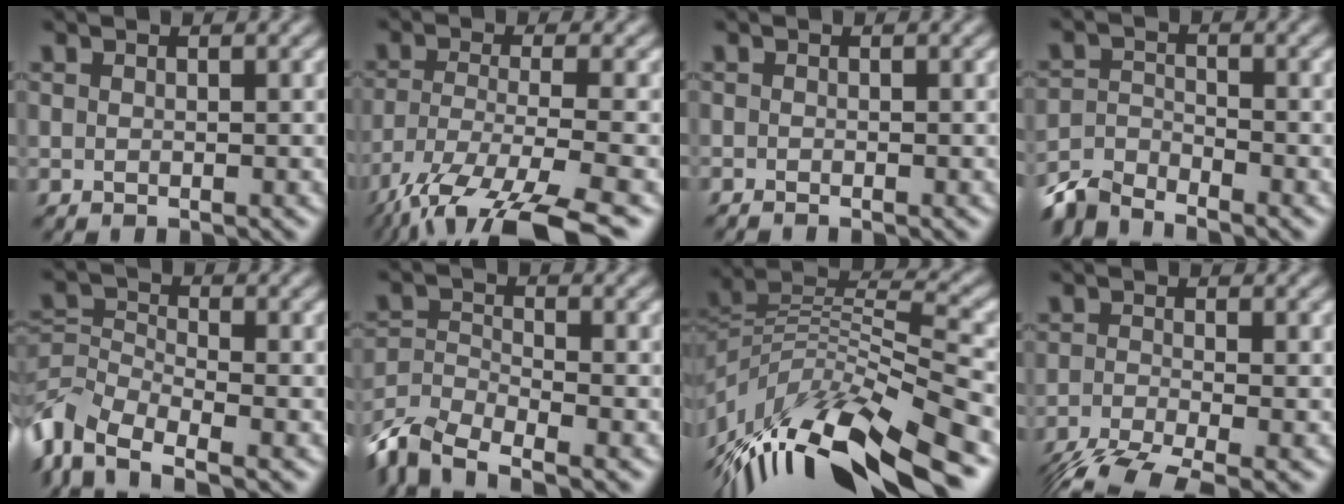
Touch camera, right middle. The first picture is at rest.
{"total": 12.1, "force": [-8.7, 3.4, 7.7], "torque": [-0.158, -0.039, -0.136]}
{"total": 0.7, "force": [-0.6, 0.0, 0.2], "torque": [-0.001, -0.005, -0.013]}
{"total": 4.1, "force": [-3.8, 1.1, 1.1], "torque": [-0.020, -0.003, -0.086]}
{"total": 6.7, "force": [-4.4, 3.2, 3.9], "torque": [-0.079, -0.002, -0.100]}
{"total": 6.4, "force": [-5.1, 2.3, 3.1], "torque": [-0.060, -0.010, -0.109]}
{"total": 12.5, "force": [-6.7, 4.4, 9.6], "torque": [-0.189, 0.021, -0.120]}
{"total": 5.9, "force": [-4.4, 1.5, 3.6], "torque": [-0.070, -0.017, -0.090]}